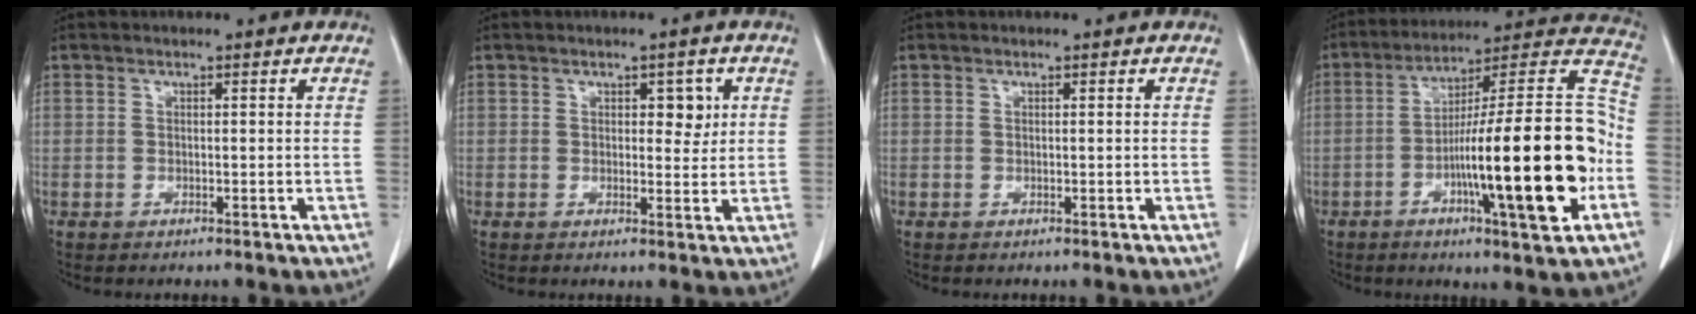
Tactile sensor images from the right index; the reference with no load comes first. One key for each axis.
{"total": 3.0, "fx": 1.1, "fy": 1.7, "fz": 2.3, "tx": -0.023, "ty": 0.002, "tz": 0.013}
{"total": 0.0}
{"total": 23.7, "fx": -6.2, "fy": 1.7, "fz": 22.8, "tx": -0.312, "ty": 0.010, "tz": -0.097}